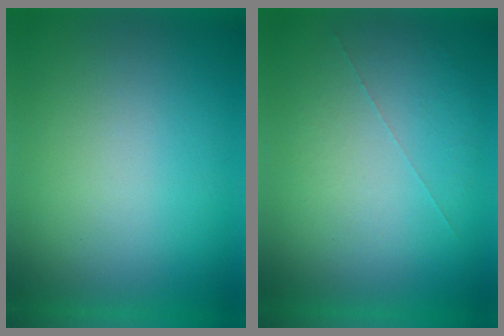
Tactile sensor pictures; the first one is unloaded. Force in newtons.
{"total": 1.0}